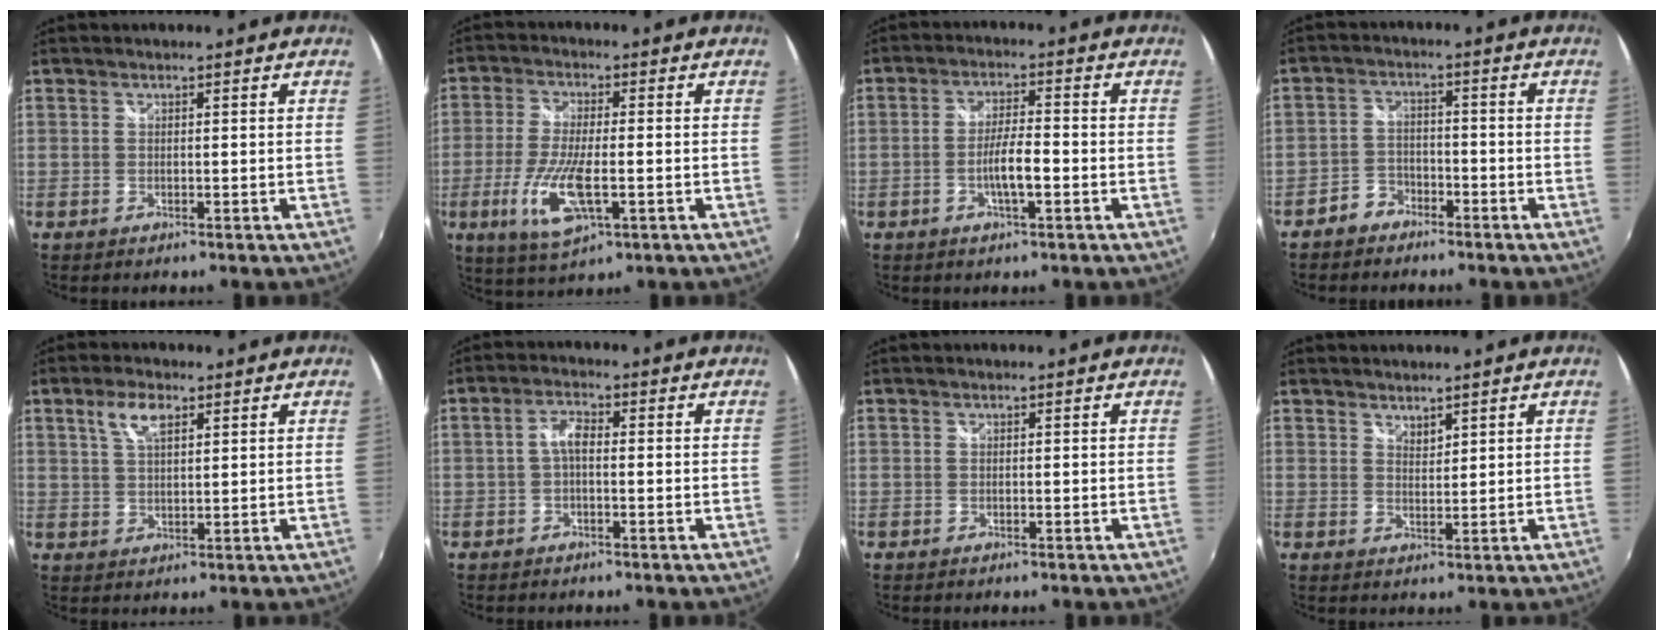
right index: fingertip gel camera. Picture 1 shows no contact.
{"total": 11.0, "force": [-3.4, 3.3, 9.9], "torque": [-0.210, -0.019, -0.063]}
{"total": 5.5, "force": [-1.9, 0.9, 5.1], "torque": [-0.096, 0.000, -0.032]}
{"total": 4.3, "force": [-3.4, 2.6, 0.8], "torque": [-0.028, 0.014, -0.063]}
{"total": 5.1, "force": [2.6, 2.1, 3.8], "torque": [-0.070, 0.008, 0.050]}
{"total": 2.9, "force": [-0.5, 1.2, 2.6], "torque": [-0.055, 0.011, -0.010]}
{"total": 0.0}
{"total": 2.0, "force": [1.8, 0.7, 0.5], "torque": [-0.005, 0.002, 0.033]}